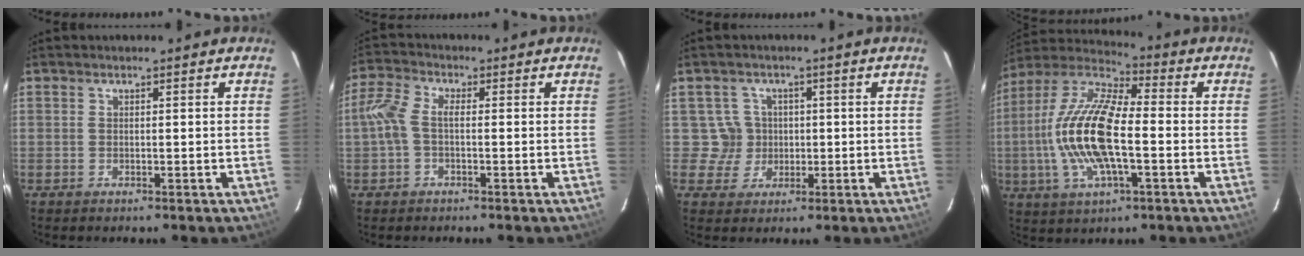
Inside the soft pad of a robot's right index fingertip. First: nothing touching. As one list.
[{"total": 5.2, "force": [-0.5, 2.6, 4.5], "torque": [-0.107, 0.017, -0.014]}, {"total": 4.5, "force": [0.1, 4.5, 0.0], "torque": [0.004, 0.014, 0.004]}, {"total": 18.0, "force": [-2.5, 6.5, 16.6], "torque": [-0.336, 0.003, -0.058]}]